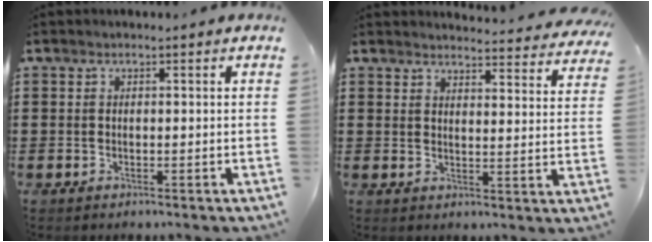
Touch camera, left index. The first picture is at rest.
{"total": 3.5, "force": [3.5, -0.1, 0.3], "torque": [-0.013, -0.026, 0.059]}